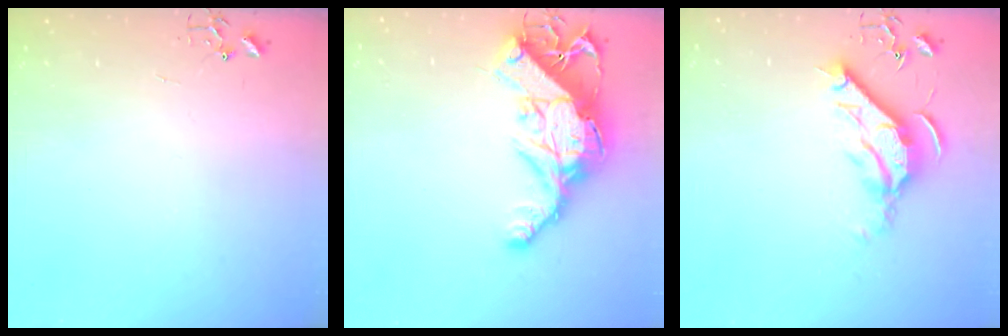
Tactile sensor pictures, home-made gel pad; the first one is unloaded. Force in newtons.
{"total": 18.1, "press": 18.0, "slide": 1.6}
{"total": 11.7, "press": 11.6, "slide": 1.3}